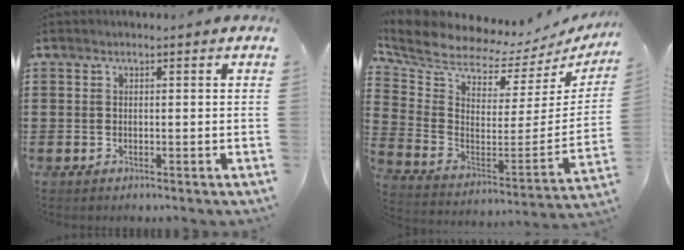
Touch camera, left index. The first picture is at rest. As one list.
[{"total": 5.3, "force": [5.0, 1.2, 1.3], "torque": [-0.062, -0.064, 0.082]}]